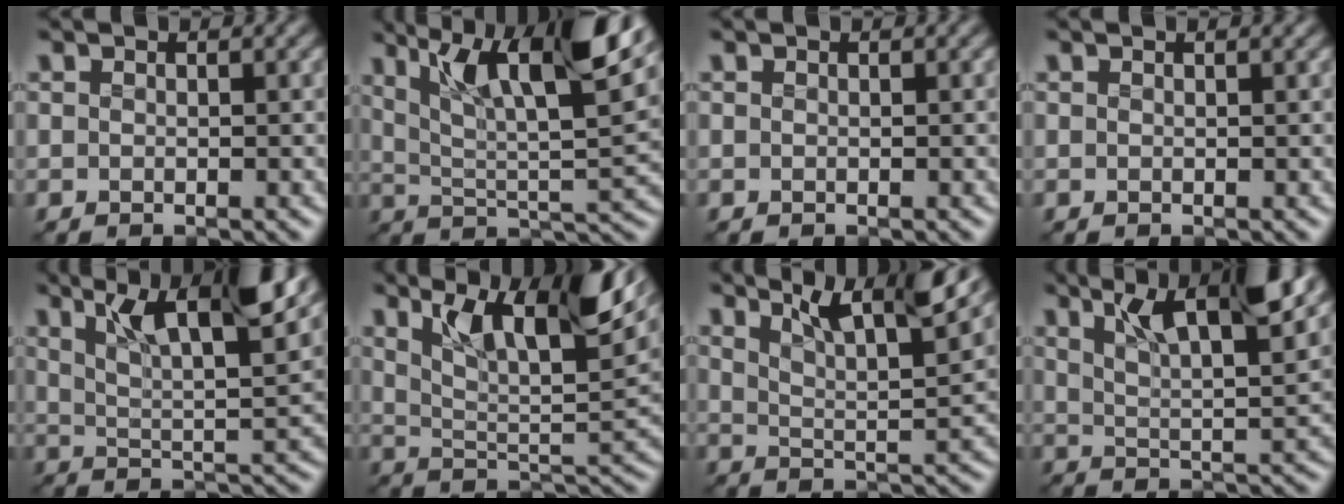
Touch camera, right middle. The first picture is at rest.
{"total": 11.4, "force": [6.1, 3.3, 9.1], "torque": [-0.152, 0.001, 0.098]}
{"total": 0.0}
{"total": 0.5, "force": [0.4, 0.1, 0.3], "torque": [-0.006, 0.000, 0.007]}
{"total": 9.5, "force": [5.2, 2.4, 7.5], "torque": [-0.128, 0.011, 0.087]}
{"total": 10.4, "force": [6.0, 2.9, 8.0], "torque": [-0.143, 0.000, 0.100]}
{"total": 7.9, "force": [5.6, 1.5, 5.3], "torque": [-0.084, 0.008, 0.080]}
{"total": 8.6, "force": [5.0, 2.0, 6.7], "torque": [-0.113, 0.010, 0.084]}